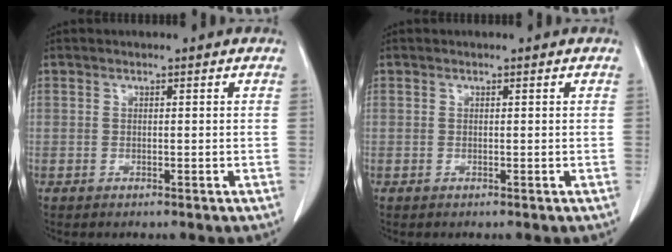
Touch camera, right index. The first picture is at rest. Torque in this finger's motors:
{"motor_torque": [-0.04, -0.01, 0.03, 0.02]}